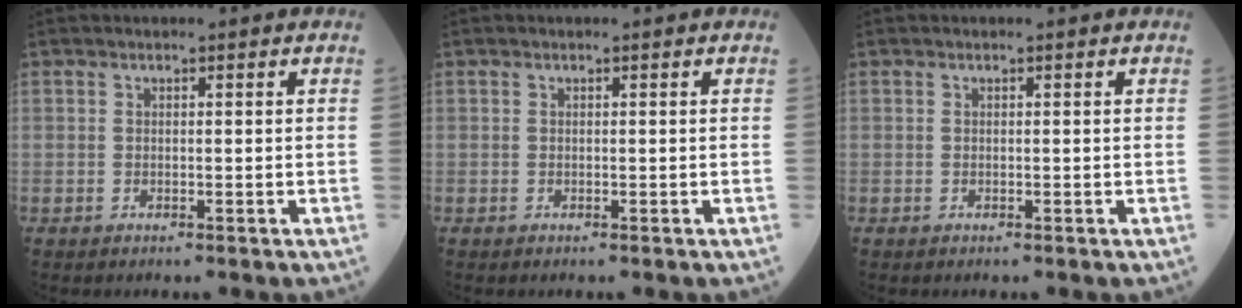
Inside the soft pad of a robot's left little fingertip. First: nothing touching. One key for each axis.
{"total": 0.0}
{"total": 0.0}